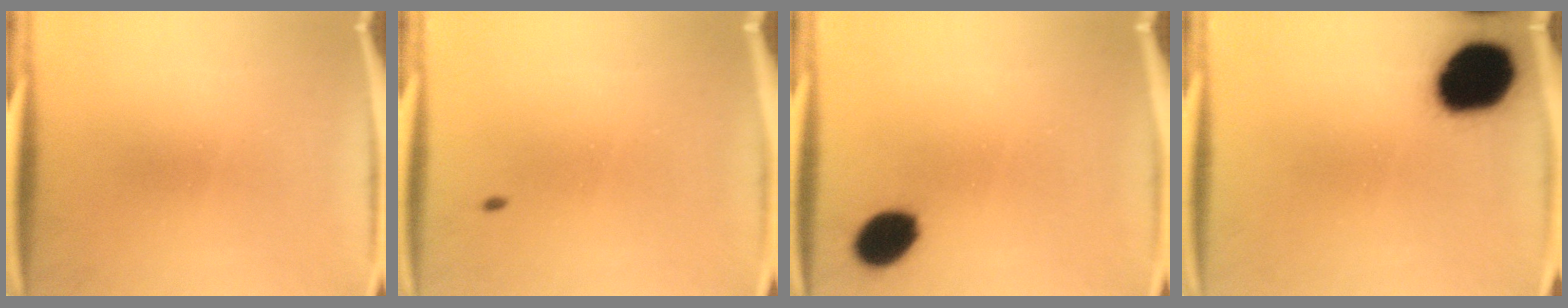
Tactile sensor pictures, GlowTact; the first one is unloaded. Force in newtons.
{"total": 0.7}
{"total": 8.4}
{"total": 17.5}